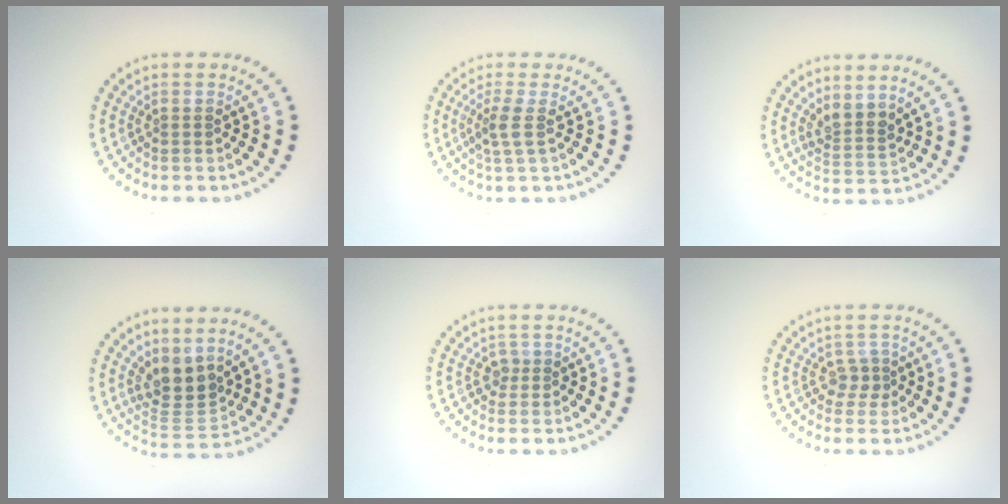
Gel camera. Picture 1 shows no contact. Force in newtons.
{"total": 2.0, "press": 1.5, "slide": 1.3}
{"total": 2.3, "press": 1.8, "slide": 1.4}
{"total": 4.0, "press": 3.3, "slide": 2.1}
{"total": 1.1, "press": 0.8, "slide": 0.8}
{"total": 1.5, "press": 1.2, "slide": 0.9}